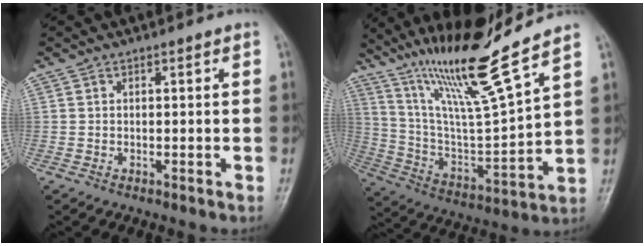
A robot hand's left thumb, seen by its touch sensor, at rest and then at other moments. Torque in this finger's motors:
{"motor_torque": [0.88, -0.08, 1.38, -1.40, 0.48]}